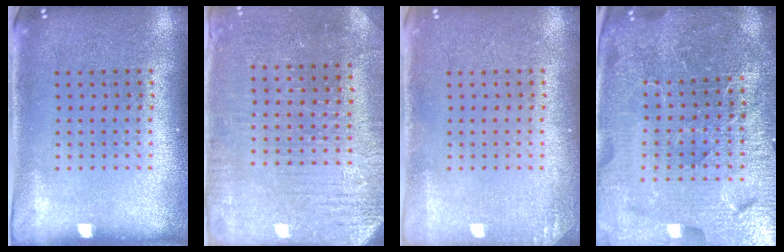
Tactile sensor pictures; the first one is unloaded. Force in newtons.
{"total": 3.0, "press": 2.9, "slide": 0.6}
{"total": 1.0, "press": 1.0, "slide": 0.1}
{"total": 5.8, "press": 5.3, "slide": 2.5}